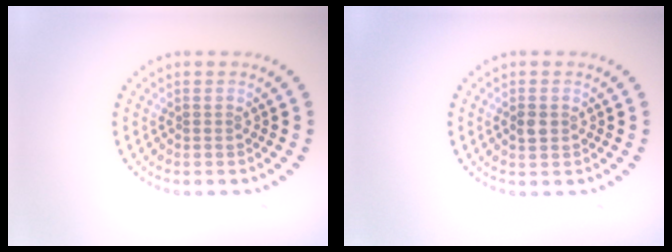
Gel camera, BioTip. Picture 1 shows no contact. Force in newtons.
{"total": 1.3, "press": 1.3, "slide": 0.1}